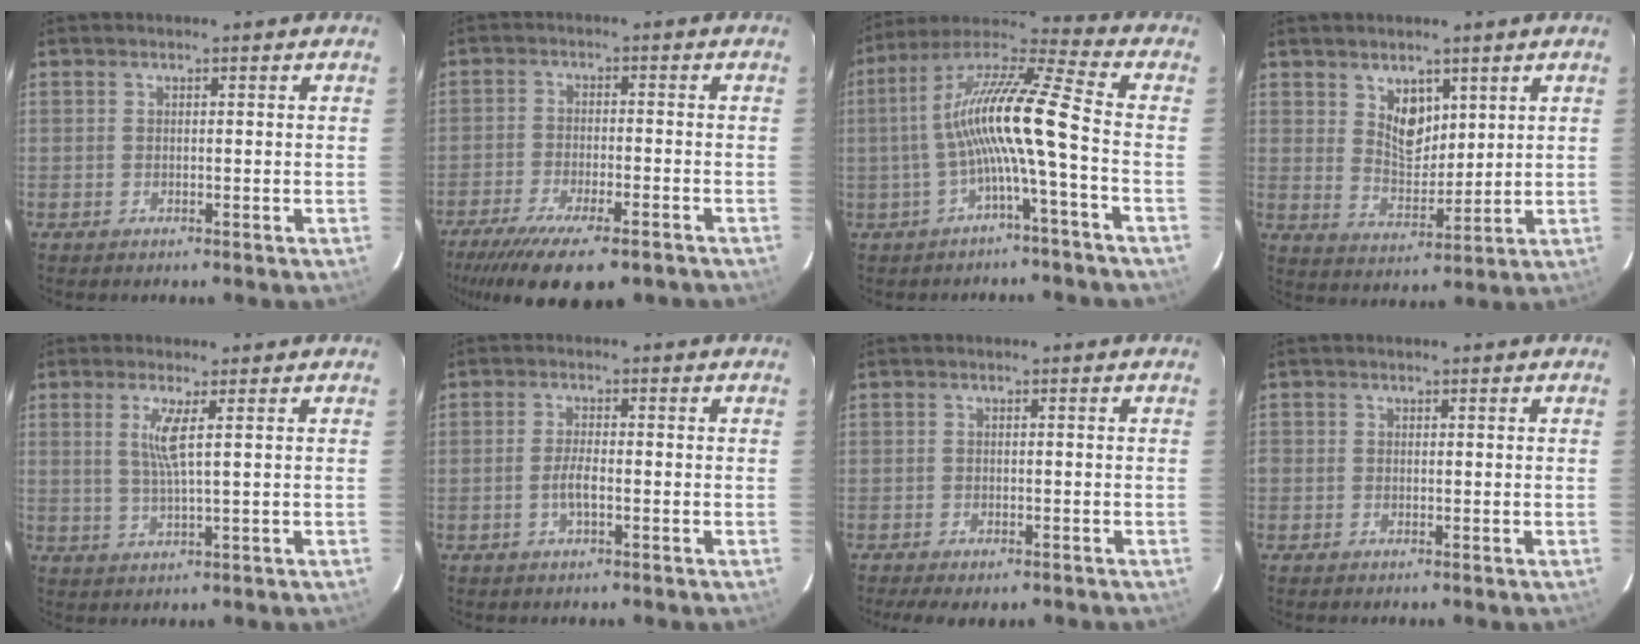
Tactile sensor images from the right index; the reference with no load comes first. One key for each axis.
{"total": 16.9, "fx": -12.8, "fy": 4.2, "fz": 10.1, "tx": -0.204, "ty": -0.057, "tz": -0.198}
{"total": 13.2, "fx": -2.6, "fy": -0.2, "fz": 13.0, "tx": -0.248, "ty": 0.015, "tz": -0.049}
{"total": 6.8, "fx": 3.5, "fy": 4.1, "fz": 4.1, "tx": -0.061, "ty": -0.001, "tz": 0.069}
{"total": 4.2, "fx": 1.3, "fy": -0.4, "fz": 4.0, "tx": -0.077, "ty": -0.007, "tz": 0.026}
{"total": 2.8, "fx": -1.1, "fy": 0.7, "fz": 2.6, "tx": -0.053, "ty": -0.002, "tz": -0.021}
{"total": 6.1, "fx": -4.7, "fy": 2.1, "fz": 3.4, "tx": -0.084, "ty": -0.020, "tz": -0.069}
{"total": 0.7, "fx": -0.3, "fy": 0.7, "fz": 0.1, "tx": -0.003, "ty": -0.001, "tz": -0.009}